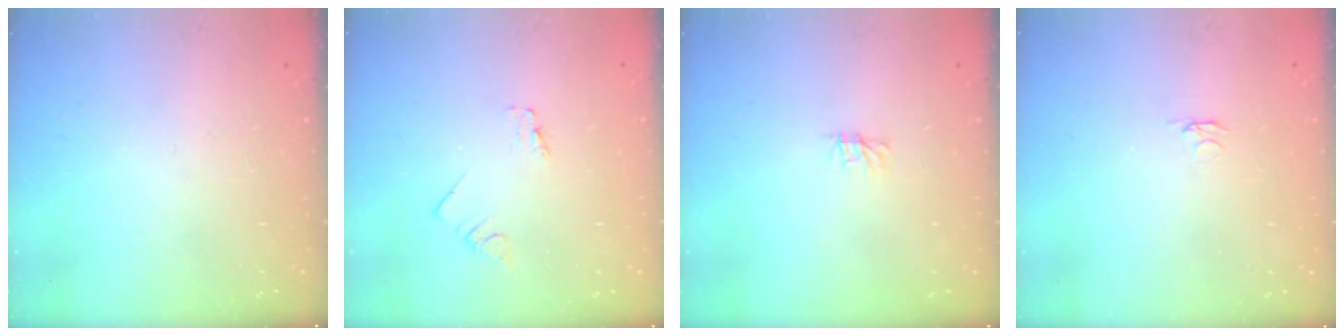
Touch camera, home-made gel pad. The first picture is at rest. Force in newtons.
{"total": 0.0}
{"total": 0.0}
{"total": 2.1, "press": 2.0, "slide": 0.3}